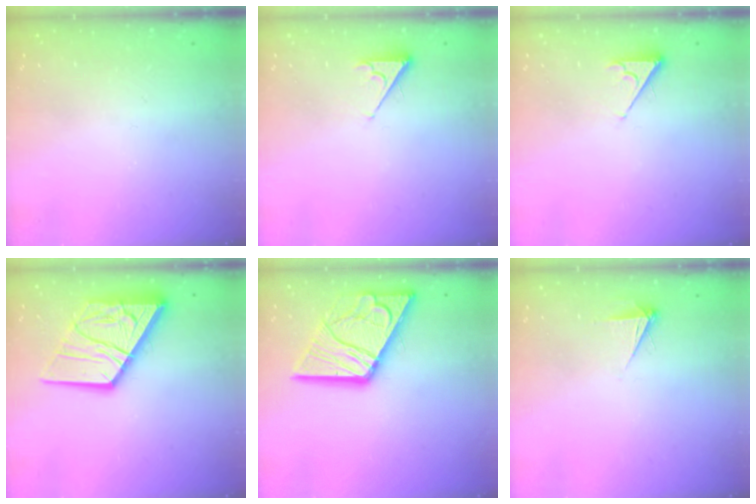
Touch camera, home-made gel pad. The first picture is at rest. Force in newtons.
{"total": 3.0, "press": 2.9, "slide": 0.4}
{"total": 3.0, "press": 2.9, "slide": 0.4}
{"total": 16.1, "press": 16.0, "slide": 1.6}
{"total": 19.4, "press": 19.3, "slide": 2.1}
{"total": 4.1, "press": 4.1, "slide": 0.5}